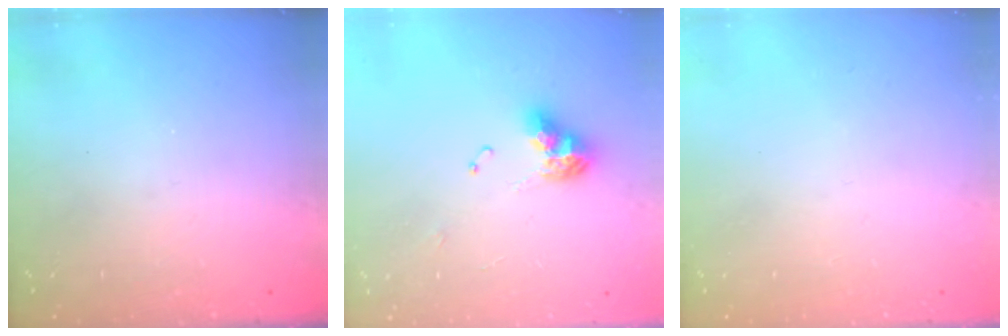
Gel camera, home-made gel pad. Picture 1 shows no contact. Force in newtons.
{"total": 9.4, "press": 9.4, "slide": 1.1}
{"total": 0.0}